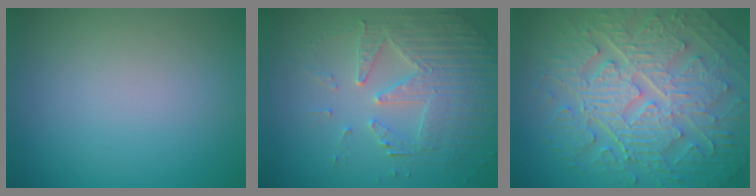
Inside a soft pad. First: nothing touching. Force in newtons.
{"total": 4.9, "press": 4.3, "slide": 2.3}
{"total": 10.1, "press": 6.7, "slide": 7.5}